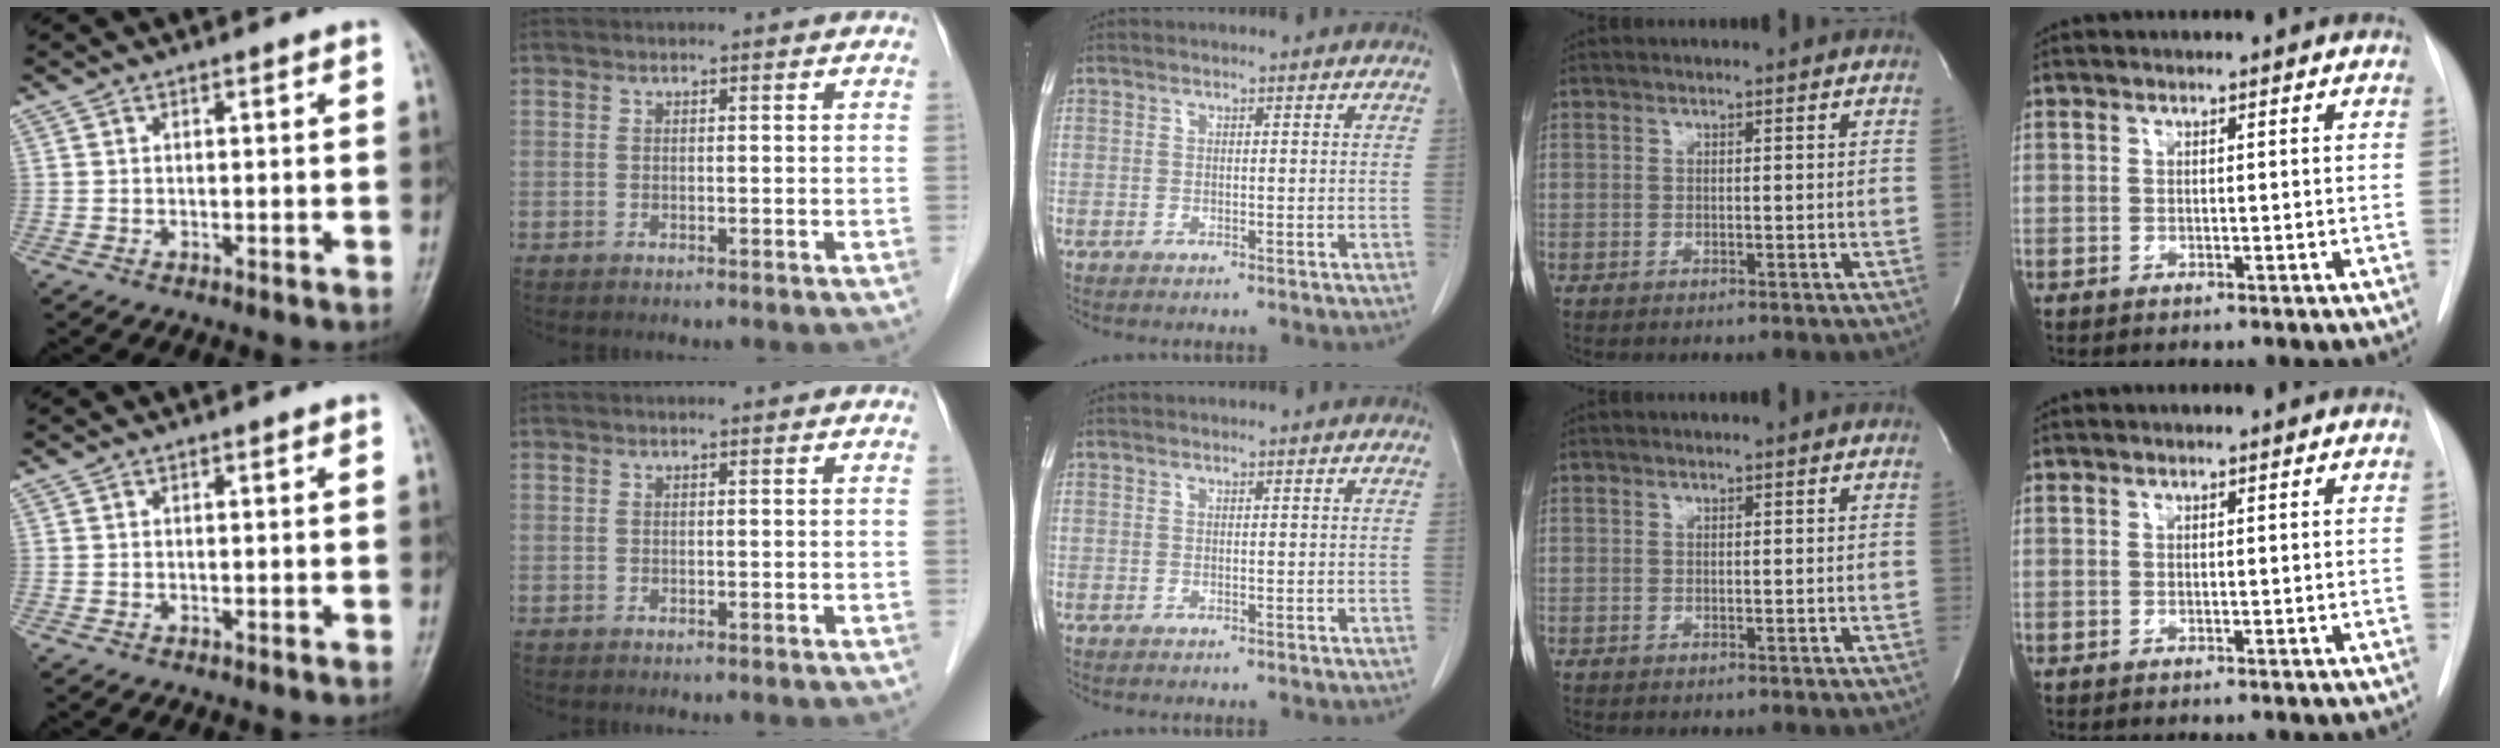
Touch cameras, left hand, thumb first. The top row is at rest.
{}